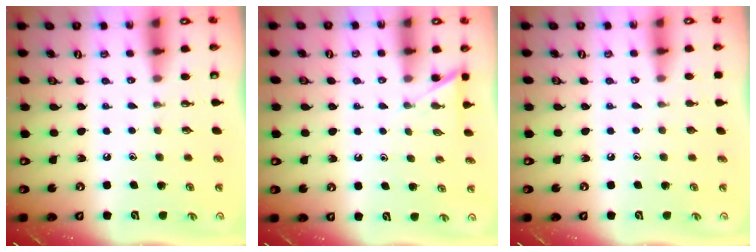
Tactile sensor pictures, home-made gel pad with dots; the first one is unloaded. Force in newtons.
{"total": 3.1, "press": 3.1, "slide": 0.4}
{"total": 0.0}